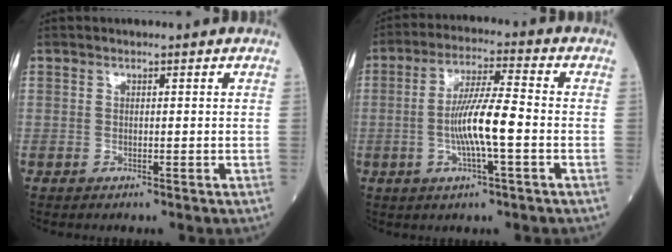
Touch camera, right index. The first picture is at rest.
{"total": 9.2, "force": [-1.6, 0.6, 9.0], "torque": [-0.172, 0.002, -0.035]}